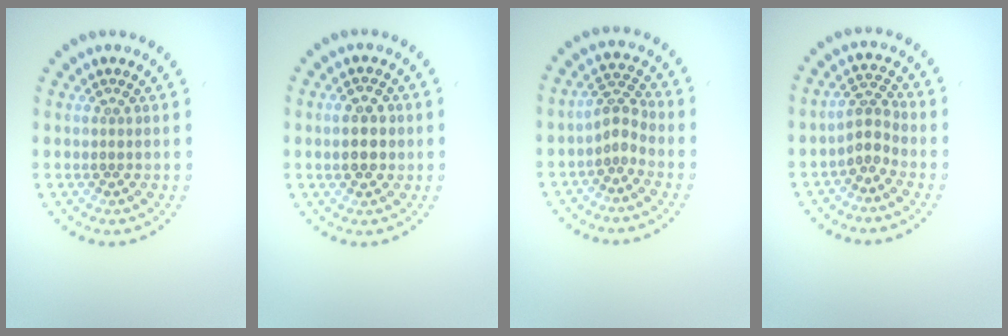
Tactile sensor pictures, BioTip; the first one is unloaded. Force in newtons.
{"total": 3.2, "press": 3.2, "slide": 0.1}
{"total": 2.1, "press": 1.5, "slide": 1.4}
{"total": 2.2, "press": 1.6, "slide": 1.5}